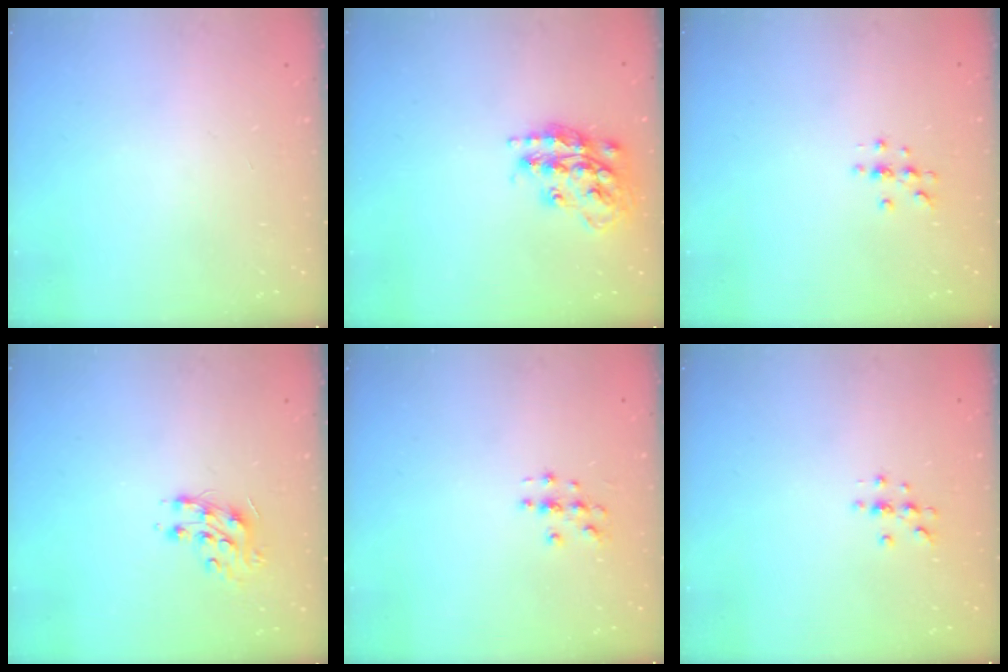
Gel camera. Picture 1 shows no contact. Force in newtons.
{"total": 17.1, "press": 17.1, "slide": 1.0}
{"total": 4.2, "press": 4.2, "slide": 0.5}
{"total": 8.4, "press": 8.4, "slide": 0.2}
{"total": 2.8, "press": 2.8, "slide": 0.3}
{"total": 4.2, "press": 4.2, "slide": 0.5}